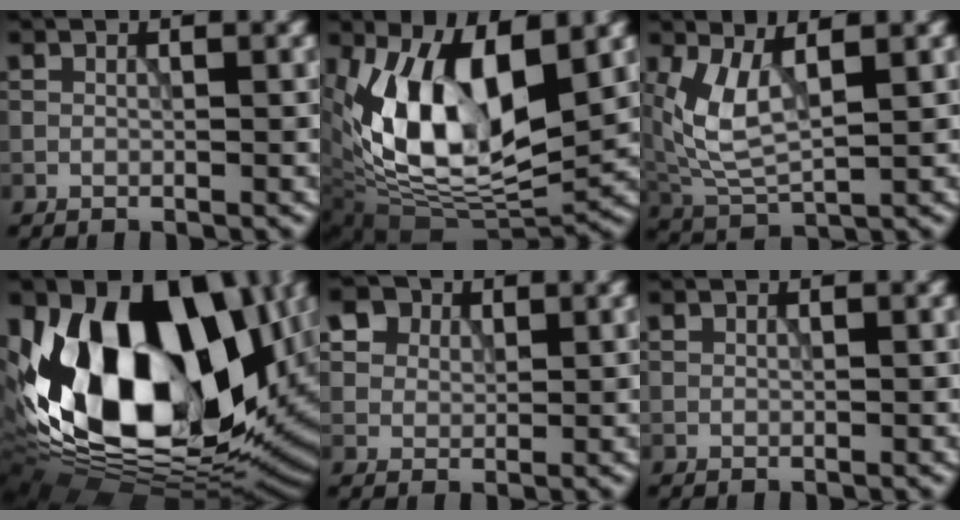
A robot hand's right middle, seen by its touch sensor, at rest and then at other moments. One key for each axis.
{"total": 11.6, "fx": 2.3, "fy": 6.0, "fz": 9.7, "tx": -0.179, "ty": -0.013, "tz": 0.039}
{"total": 5.3, "fx": 1.2, "fy": 2.4, "fz": 4.6, "tx": -0.112, "ty": -0.005, "tz": 0.028}
{"total": 18.7, "fx": 1.5, "fy": 11.9, "fz": 14.3, "tx": -0.260, "ty": -0.009, "tz": 0.006}
{"total": 8.2, "fx": 4.8, "fy": 5.5, "fz": 3.7, "tx": -0.096, "ty": 0.013, "tz": 0.075}
{"total": 0.0}